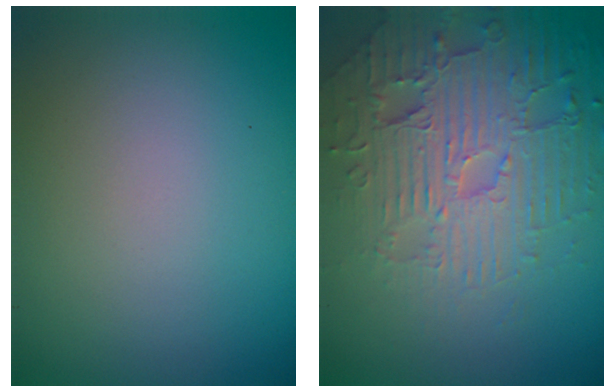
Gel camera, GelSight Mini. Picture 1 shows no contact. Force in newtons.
{"total": 5.8, "press": 4.9, "slide": 3.2}